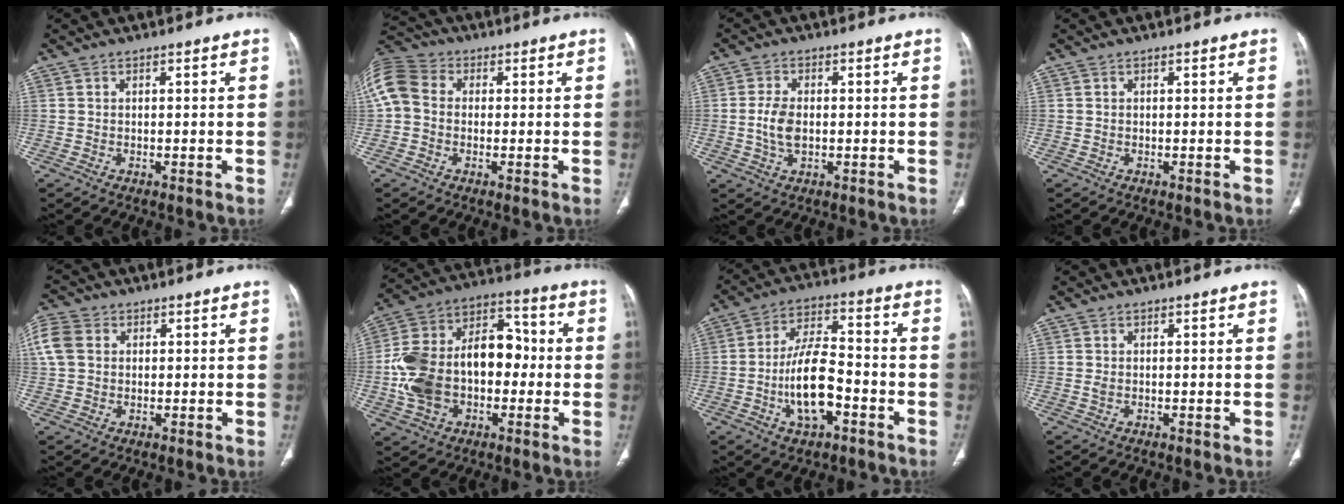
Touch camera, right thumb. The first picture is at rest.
{"total": 11.3, "force": [0.8, 9.2, 6.5], "torque": [-0.147, 0.033, 0.006]}
{"total": 5.1, "force": [-0.4, 3.0, 4.1], "torque": [-0.088, 0.002, -0.007]}
{"total": 0.0}
{"total": 7.3, "force": [1.6, 5.7, 4.2], "torque": [-0.096, 0.016, 0.029]}
{"total": 21.1, "force": [-2.1, 13.8, 15.7], "torque": [-0.268, 0.051, -0.033]}
{"total": 12.3, "force": [-4.1, 5.7, 10.1], "torque": [-0.174, 0.035, -0.073]}
{"total": 0.6, "force": [0.0, 0.3, 0.5], "torque": [-0.013, 0.000, 0.002]}